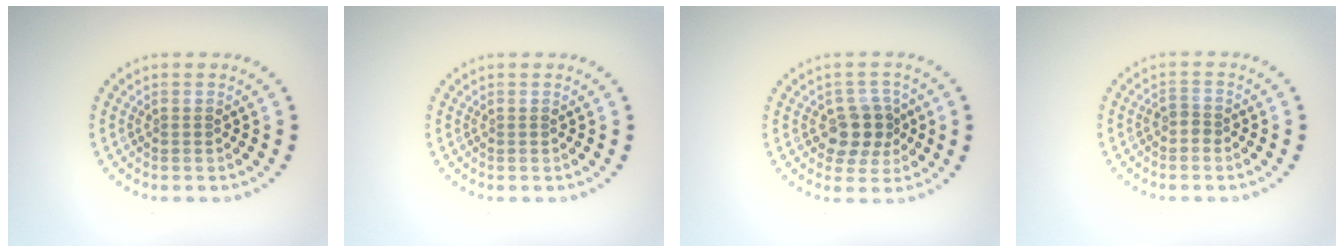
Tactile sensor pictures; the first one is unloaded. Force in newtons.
{"total": 0.0}
{"total": 3.6, "press": 3.4, "slide": 1.2}
{"total": 1.0, "press": 0.8, "slide": 0.6}